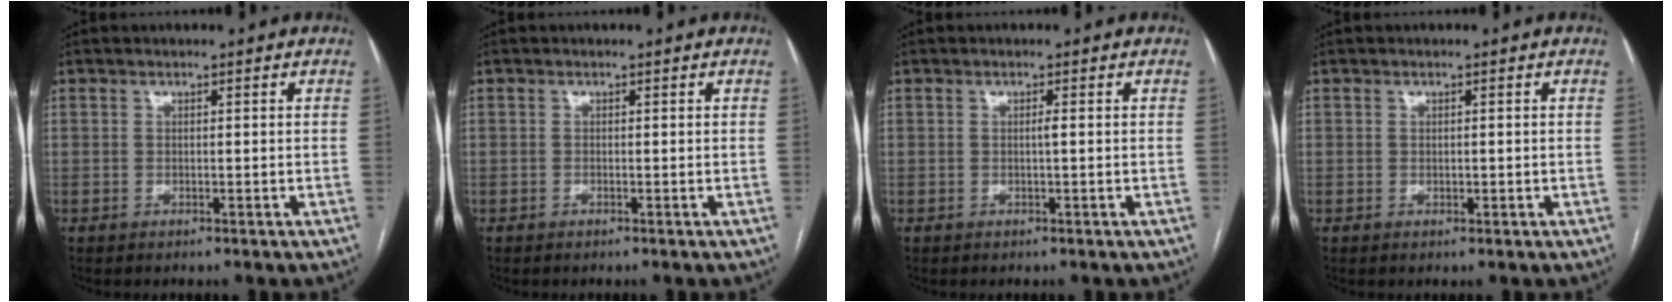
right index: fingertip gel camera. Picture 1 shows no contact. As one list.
[{"total": 0.0}, {"total": 0.7, "force": [0.0, -0.1, 0.7], "torque": [-0.013, 0.001, 0.000]}, {"total": 0.7, "force": [0.0, 0.6, 0.5], "torque": [-0.005, -0.001, 0.003]}]